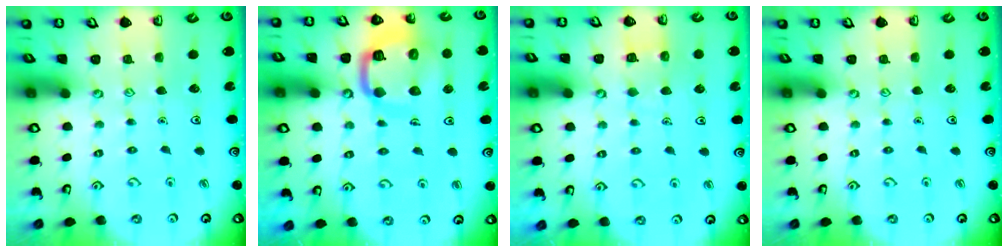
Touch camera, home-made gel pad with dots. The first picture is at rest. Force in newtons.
{"total": 15.3, "press": 15.2, "slide": 1.6}
{"total": 4.8, "press": 4.7, "slide": 0.5}
{"total": 0.0}